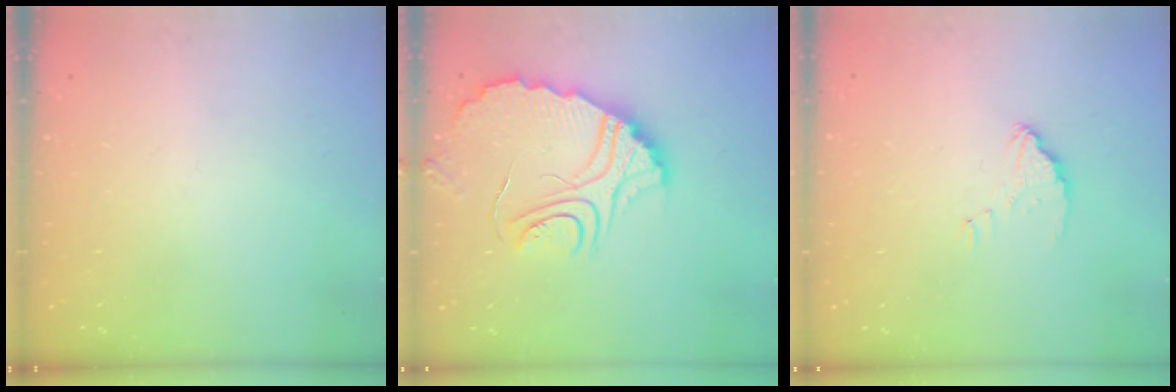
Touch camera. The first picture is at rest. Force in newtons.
{"total": 11.0, "press": 11.0, "slide": 1.0}
{"total": 2.7, "press": 2.7, "slide": 0.1}